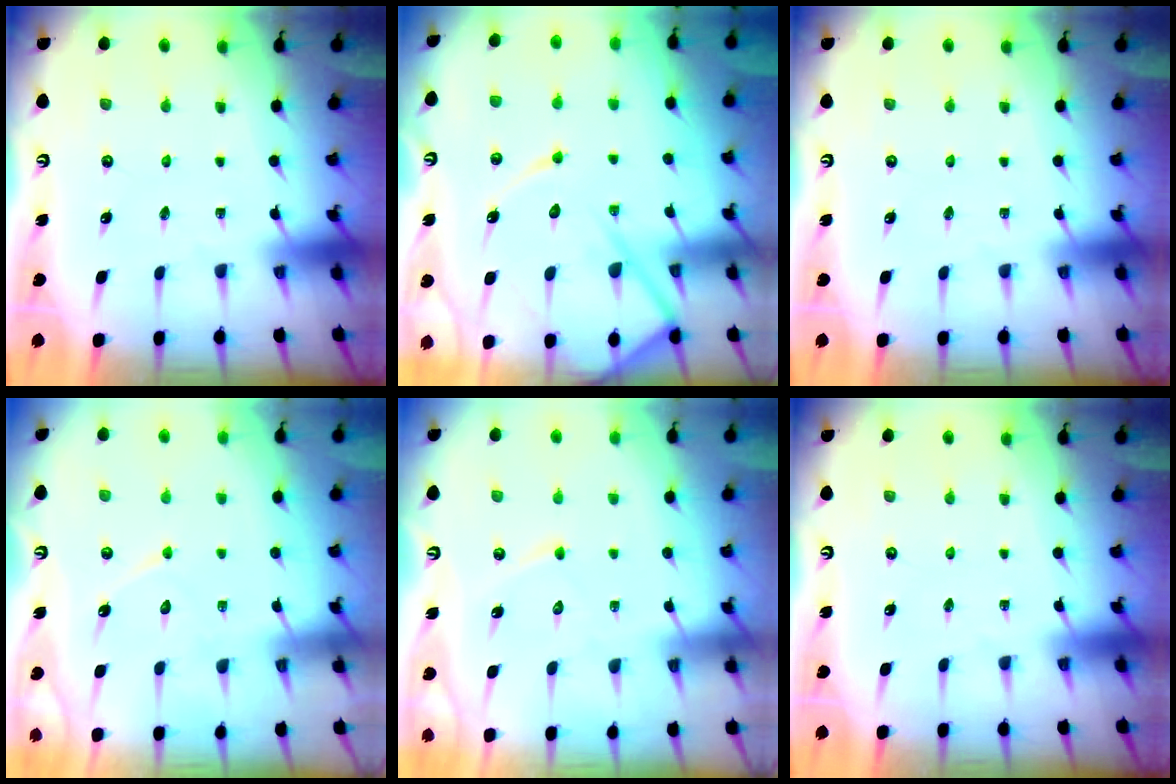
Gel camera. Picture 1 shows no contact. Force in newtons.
{"total": 12.9, "press": 12.9, "slide": 1.3}
{"total": 0.0}
{"total": 7.8, "press": 7.8, "slide": 0.7}
{"total": 5.0, "press": 5.0, "slide": 0.4}
{"total": 0.0}